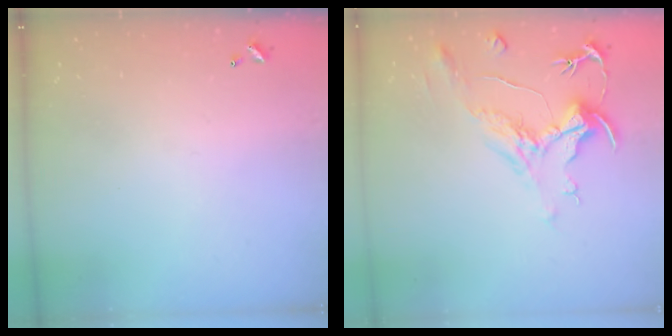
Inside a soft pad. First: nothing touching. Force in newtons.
{"total": 2.0, "press": 1.6, "slide": 1.2}